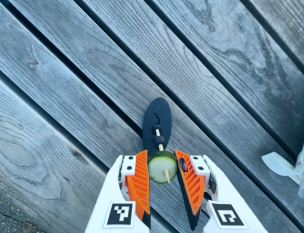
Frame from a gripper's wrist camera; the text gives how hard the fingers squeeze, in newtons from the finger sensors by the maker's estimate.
{"total": 8.9, "left": 9.9, "right": 8.0}